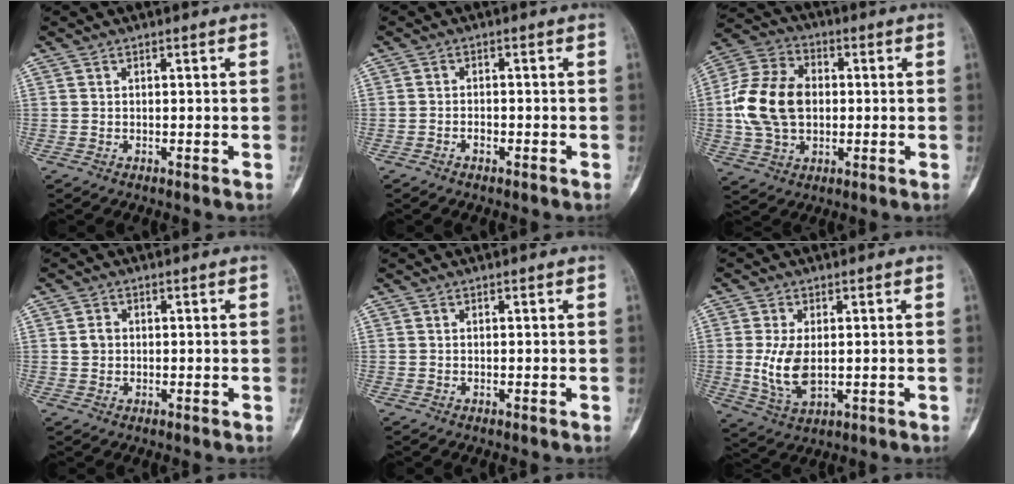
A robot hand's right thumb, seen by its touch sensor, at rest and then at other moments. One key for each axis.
{"total": 1.4, "fx": -0.8, "fy": 0.8, "fz": 0.7, "tx": -0.015, "ty": 0.007, "tz": -0.016}
{"total": 15.6, "fx": 0.2, "fy": 10.9, "fz": 11.1, "tx": -0.200, "ty": 0.020, "tz": 0.003}
{"total": 2.0, "fx": 0.1, "fy": 1.7, "fz": 1.0, "tx": -0.007, "ty": 0.004, "tz": 0.002}
{"total": 0.0}
{"total": 7.8, "fx": -0.1, "fy": 4.4, "fz": 6.5, "tx": -0.127, "ty": -0.011, "tz": 0.007}